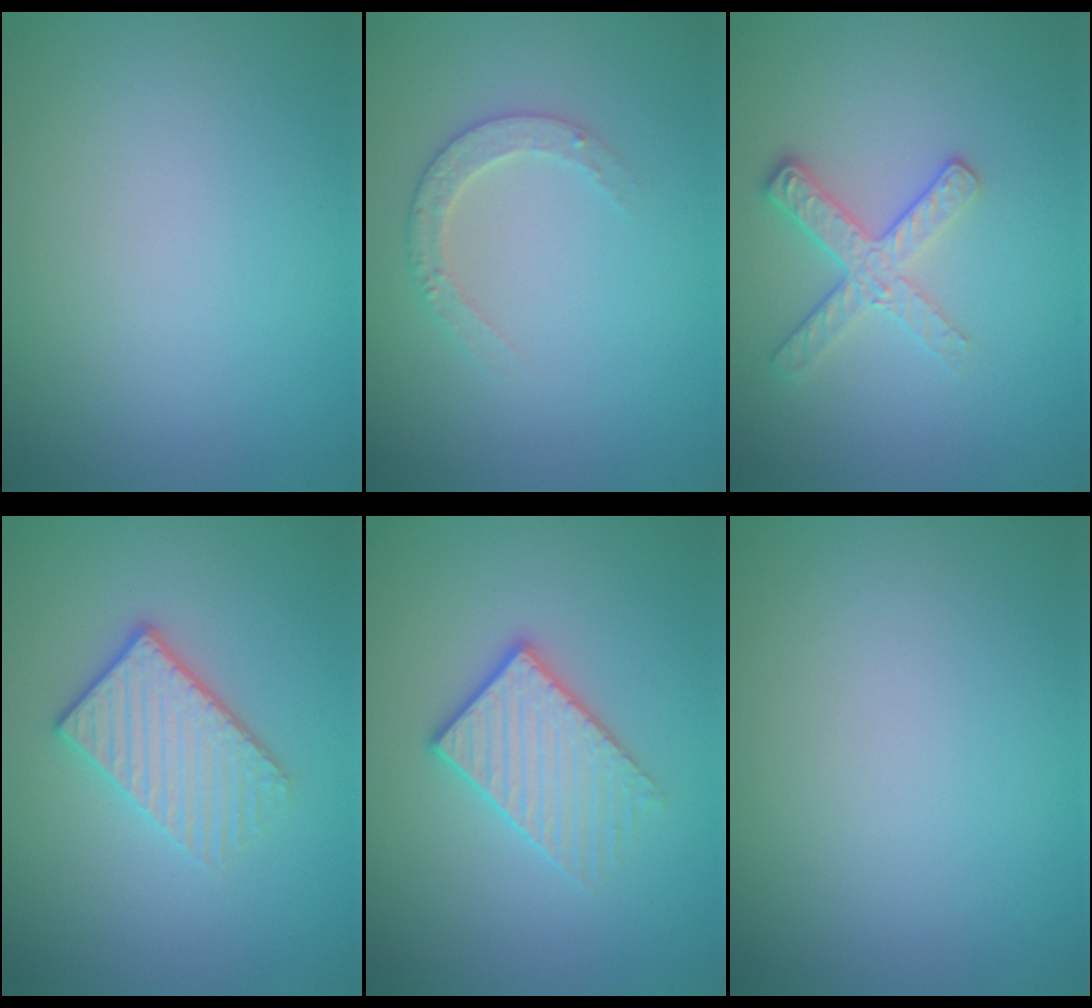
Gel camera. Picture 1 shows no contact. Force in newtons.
{"total": 2.1, "press": 2.1, "slide": 0.3}
{"total": 2.7, "press": 2.4, "slide": 1.2}
{"total": 3.6, "press": 3.1, "slide": 1.7}
{"total": 3.1, "press": 2.8, "slide": 1.4}
{"total": 0.0}